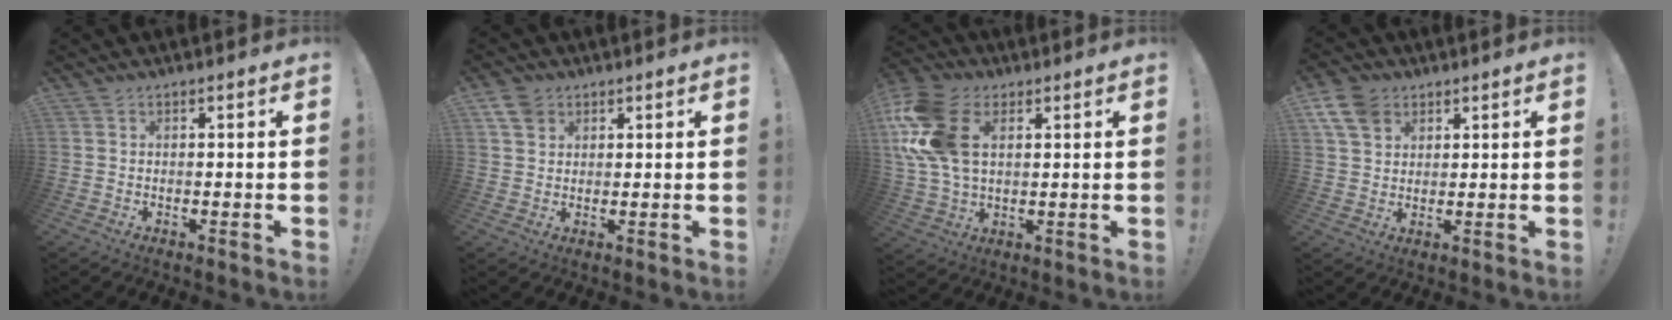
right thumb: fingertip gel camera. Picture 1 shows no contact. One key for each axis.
{"total": 5.2, "fx": 2.9, "fy": 3.6, "fz": 2.3, "tx": -0.038, "ty": -0.008, "tz": 0.058}
{"total": 18.8, "fx": 5.3, "fy": 12.4, "fz": 13.2, "tx": -0.273, "ty": -0.006, "tz": 0.097}
{"total": 8.8, "fx": 4.7, "fy": 6.1, "fz": 4.2, "tx": -0.072, "ty": -0.013, "tz": 0.094}